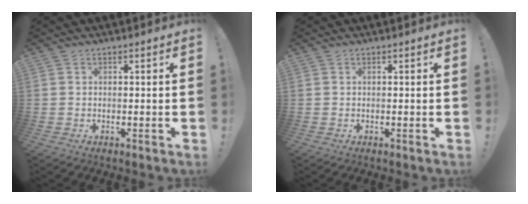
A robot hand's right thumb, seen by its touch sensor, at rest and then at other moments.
{"total": 0.0}